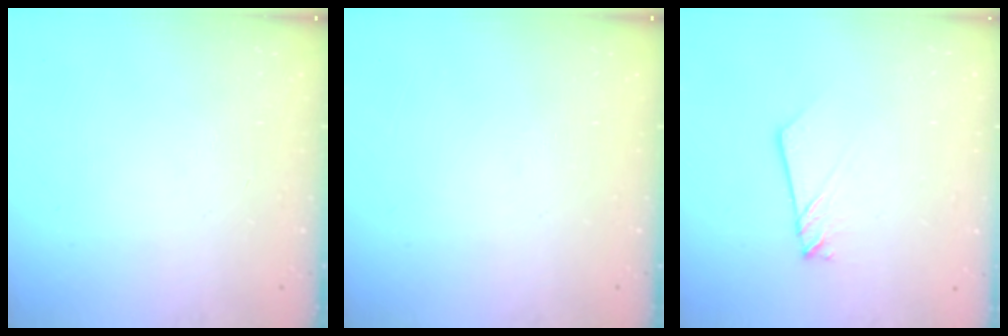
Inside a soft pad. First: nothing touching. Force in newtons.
{"total": 0.0}
{"total": 2.5, "press": 2.5, "slide": 0.2}